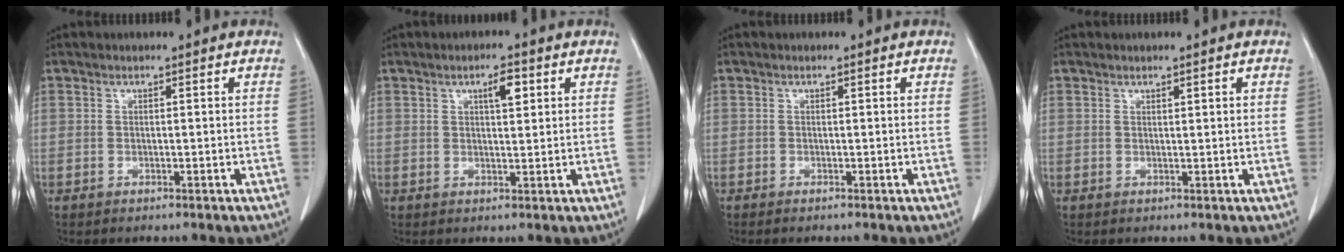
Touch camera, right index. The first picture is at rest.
{"total": 3.3, "force": [1.5, 0.9, 2.8], "torque": [-0.046, 0.001, 0.023]}
{"total": 0.5, "force": [-0.4, 0.0, 0.3], "torque": [-0.009, -0.002, -0.009]}
{"total": 0.8, "force": [0.5, 0.0, 0.6], "torque": [-0.011, 0.000, 0.008]}